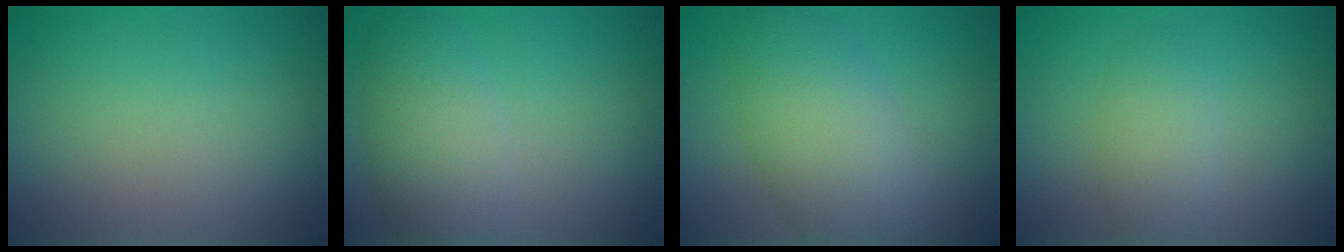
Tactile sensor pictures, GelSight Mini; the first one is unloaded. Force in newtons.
{"total": 5.1, "press": 5.1, "slide": 0.2}
{"total": 6.8, "press": 6.8, "slide": 0.2}
{"total": 2.8, "press": 2.8, "slide": 0.2}